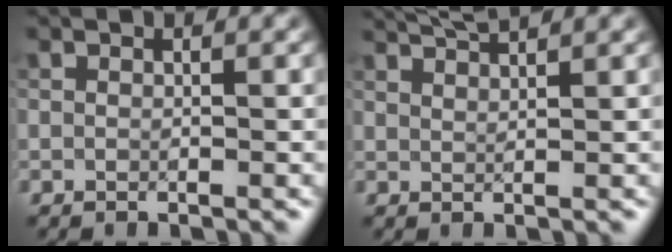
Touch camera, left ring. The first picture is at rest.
{"total": 3.1, "force": [2.7, 0.4, 1.5], "torque": [-0.011, 0.008, 0.033]}